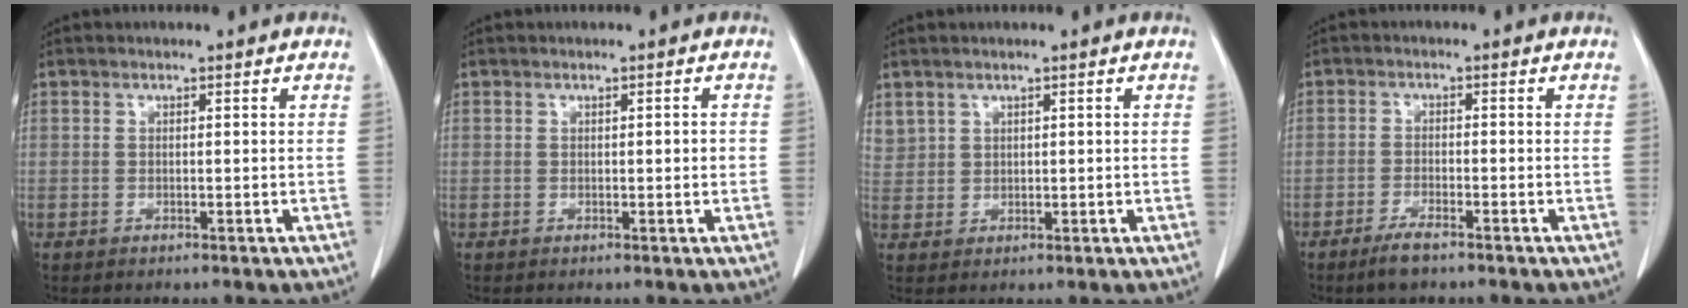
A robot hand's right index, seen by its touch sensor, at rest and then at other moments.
{"total": 1.1, "force": [0.0, 0.2, 1.1], "torque": [-0.016, 0.000, 0.000]}
{"total": 2.9, "force": [1.8, 2.1, 0.6], "torque": [-0.014, 0.008, 0.047]}
{"total": 2.4, "force": [-1.9, 0.4, 1.5], "torque": [-0.035, -0.003, -0.033]}